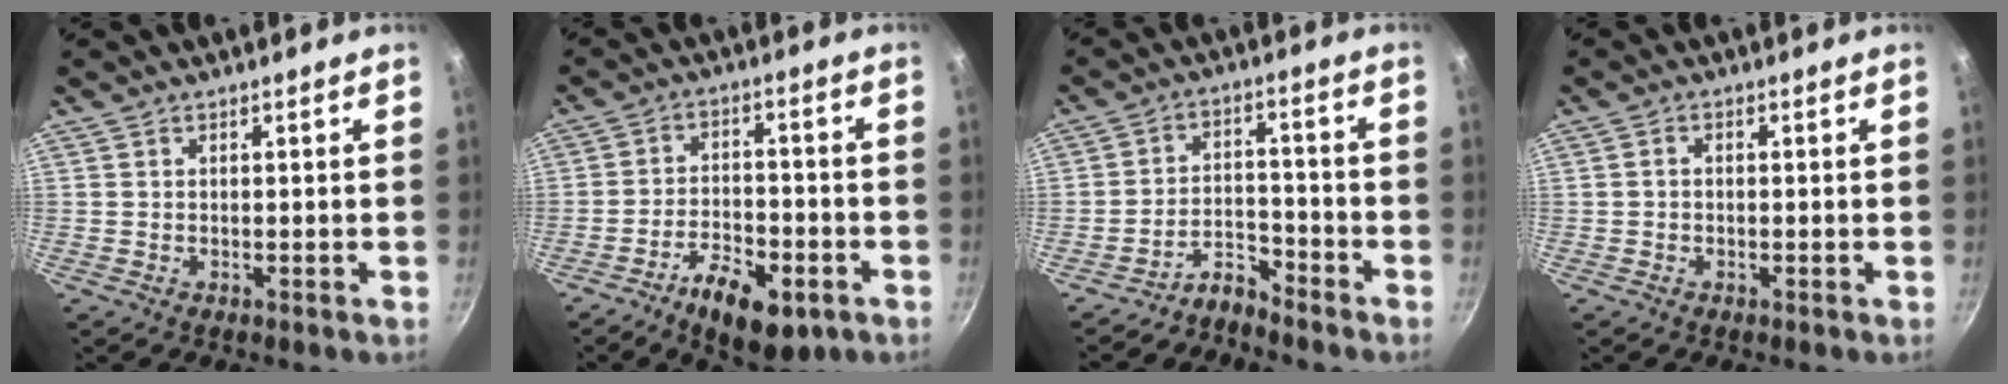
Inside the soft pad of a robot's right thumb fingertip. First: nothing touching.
{"total": 11.7, "force": [-6.1, 5.4, 8.4], "torque": [-0.117, 0.029, -0.095]}
{"total": 4.9, "force": [-4.7, 1.1, 0.6], "torque": [-0.008, 0.048, -0.099]}
{"total": 1.1, "force": [-0.3, 0.8, 0.7], "torque": [-0.014, 0.008, -0.006]}